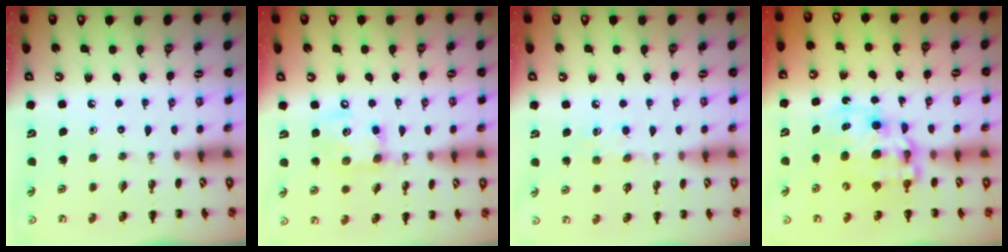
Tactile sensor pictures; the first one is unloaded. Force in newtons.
{"total": 11.1, "press": 11.0, "slide": 1.3}
{"total": 6.5, "press": 6.3, "slide": 1.7}
{"total": 11.1, "press": 10.7, "slide": 2.8}